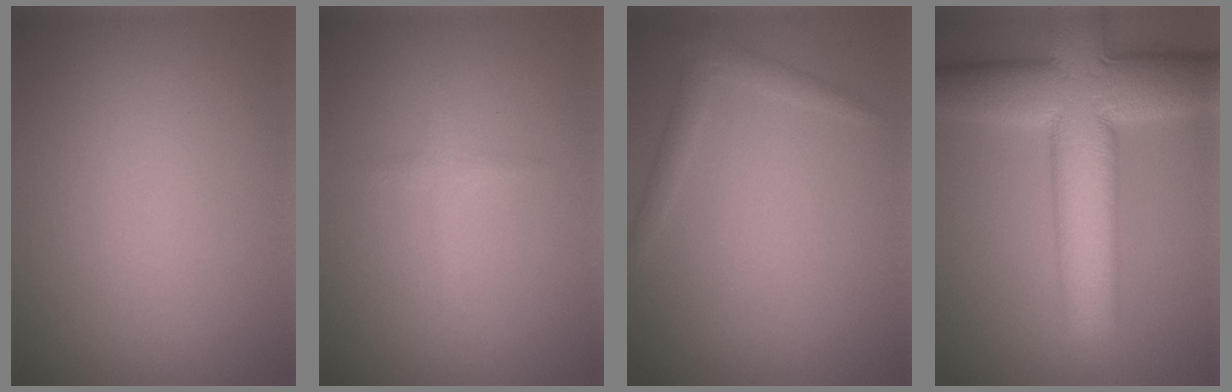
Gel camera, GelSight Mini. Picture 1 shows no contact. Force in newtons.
{"total": 1.1, "press": 1.1, "slide": 0.1}
{"total": 1.6, "press": 1.6, "slide": 0.1}
{"total": 12.2, "press": 12.2, "slide": 0.6}